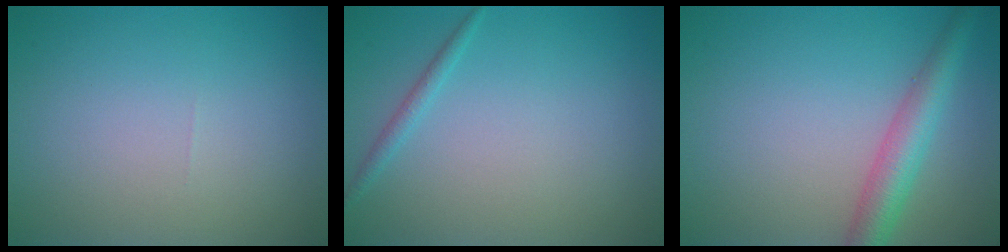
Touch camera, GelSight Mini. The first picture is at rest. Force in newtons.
{"total": 1.1, "press": 1.0, "slide": 0.1}
{"total": 3.9, "press": 3.9, "slide": 0.1}